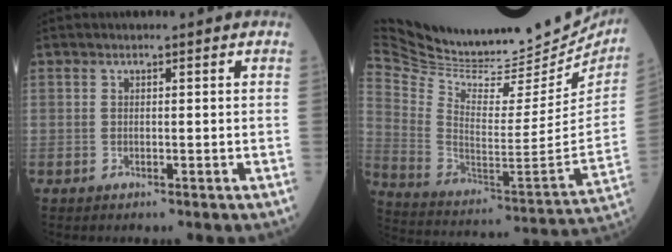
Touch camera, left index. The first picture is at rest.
{"total": 34.6, "force": [30.0, 9.7, 14.1], "torque": [-0.279, -0.062, 0.437]}